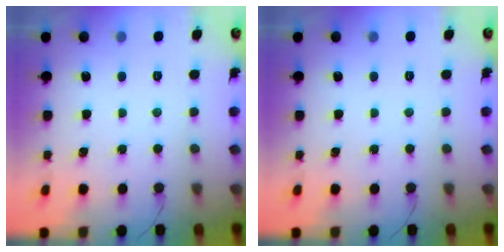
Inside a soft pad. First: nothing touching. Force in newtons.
{"total": 0.0}